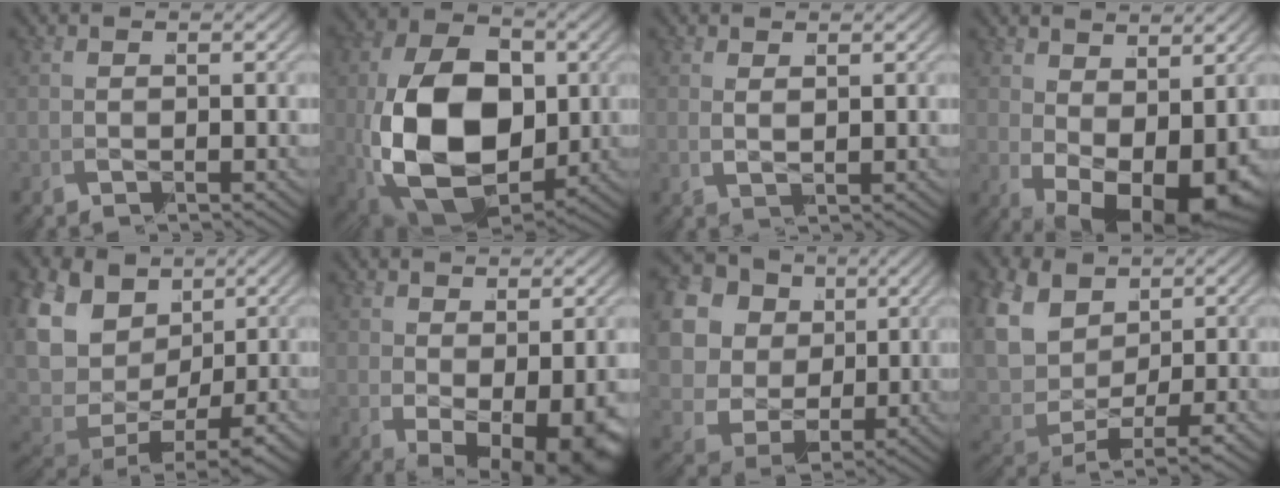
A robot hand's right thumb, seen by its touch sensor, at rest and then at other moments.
{"total": 17.2, "force": [-2.4, 11.9, 12.2], "torque": [-0.273, -0.061, -0.014]}
{"total": 1.0, "force": [1.0, -0.3, 0.0], "torque": [0.013, 0.007, 0.017]}
{"total": 11.5, "force": [-3.2, 7.0, 8.5], "torque": [-0.144, -0.039, -0.034]}
{"total": 12.9, "force": [1.1, 10.0, 8.1], "torque": [-0.216, -0.033, 0.029]}
{"total": 8.5, "force": [-2.5, 5.0, 6.4], "torque": [-0.094, -0.026, -0.029]}
{"total": 16.0, "force": [2.3, 13.6, 8.0], "torque": [-0.194, -0.010, 0.020]}
{"total": 8.8, "force": [1.4, 6.7, 5.5], "torque": [-0.156, -0.017, 0.033]}